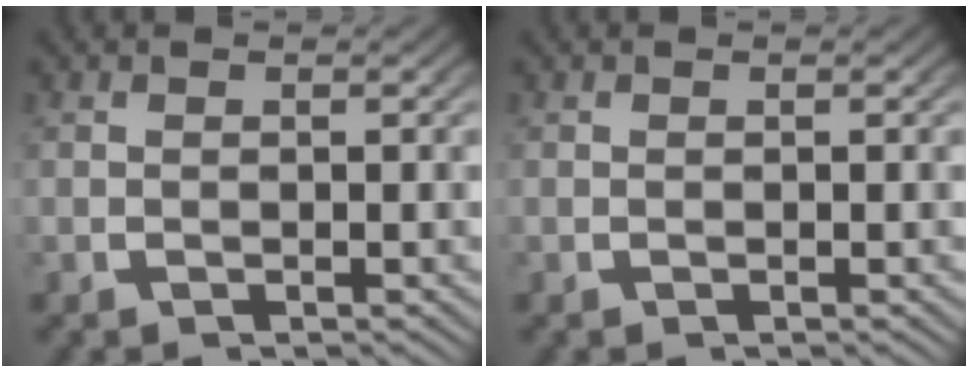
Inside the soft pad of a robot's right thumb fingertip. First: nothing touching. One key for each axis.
{"total": 0.0}